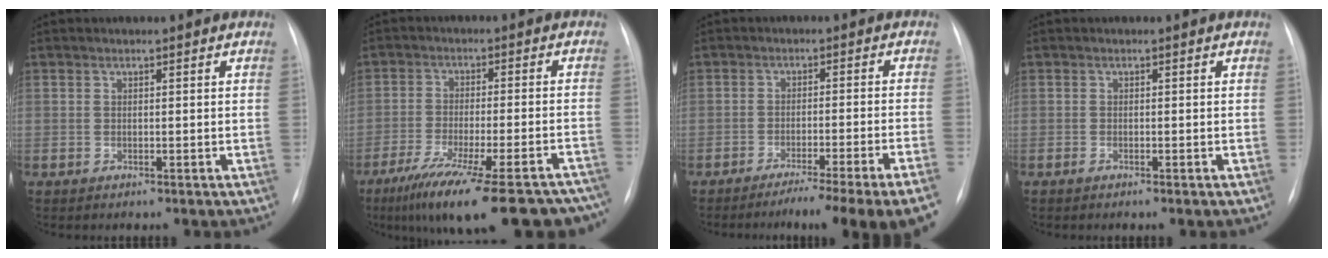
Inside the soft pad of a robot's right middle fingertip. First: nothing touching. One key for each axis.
{"total": 24.6, "fx": -20.1, "fy": 4.0, "fz": 13.6, "tx": -0.153, "ty": -0.020, "tz": -0.276}
{"total": 15.4, "fx": -12.4, "fy": -1.8, "fz": 9.0, "tx": -0.079, "ty": -0.019, "tz": -0.170}
{"total": 0.6, "fx": -0.4, "fy": 0.0, "fz": 0.4, "tx": -0.010, "ty": -0.001, "tz": -0.007}